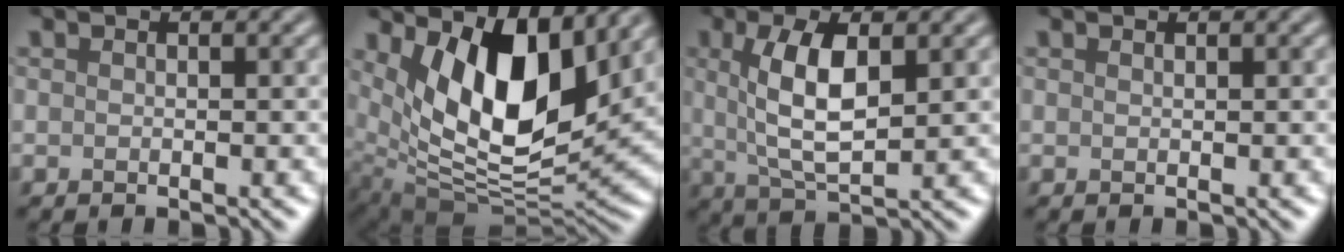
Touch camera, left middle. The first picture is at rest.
{"total": 11.4, "force": [4.6, 5.3, 9.0], "torque": [-0.155, -0.023, 0.087]}
{"total": 5.7, "force": [1.3, 2.1, 5.1], "torque": [-0.106, 0.001, 0.027]}
{"total": 0.0}